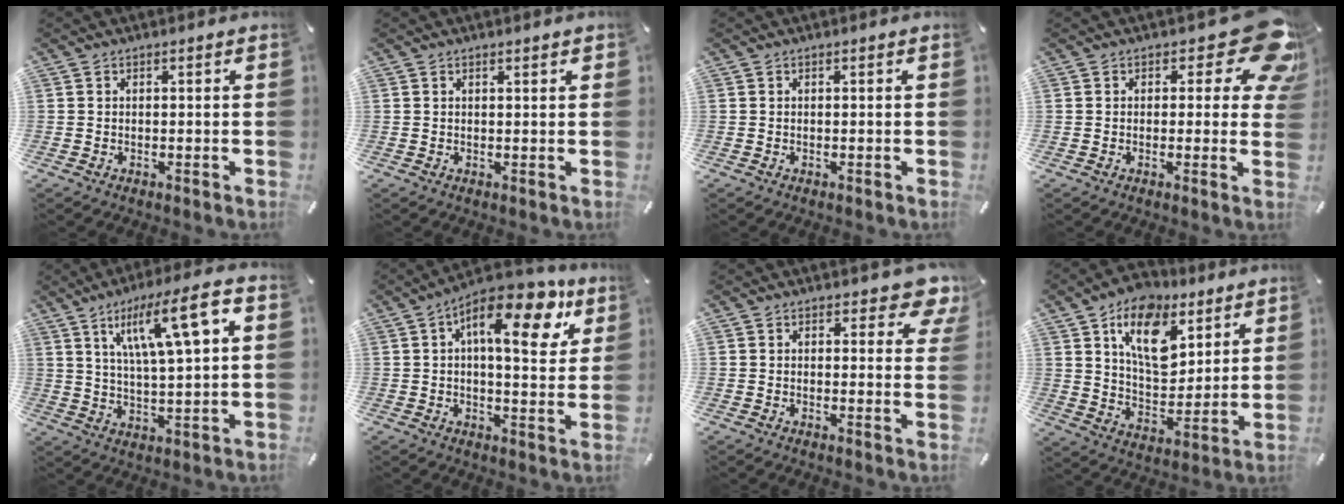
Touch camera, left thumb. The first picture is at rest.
{"total": 0.7, "force": [0.6, 0.2, 0.5], "torque": [-0.010, 0.000, 0.010]}
{"total": 0.0}
{"total": 13.3, "force": [6.3, 5.8, 10.1], "torque": [-0.117, -0.043, 0.106]}
{"total": 14.5, "force": [6.7, 3.6, 12.3], "torque": [-0.205, -0.020, 0.106]}
{"total": 16.2, "force": [7.1, 6.6, 12.9], "torque": [-0.191, -0.028, 0.112]}
{"total": 5.9, "force": [4.1, 2.9, 3.1], "torque": [-0.024, -0.025, 0.066]}
{"total": 15.7, "force": [8.6, 9.7, 8.9], "torque": [-0.147, -0.037, 0.154]}